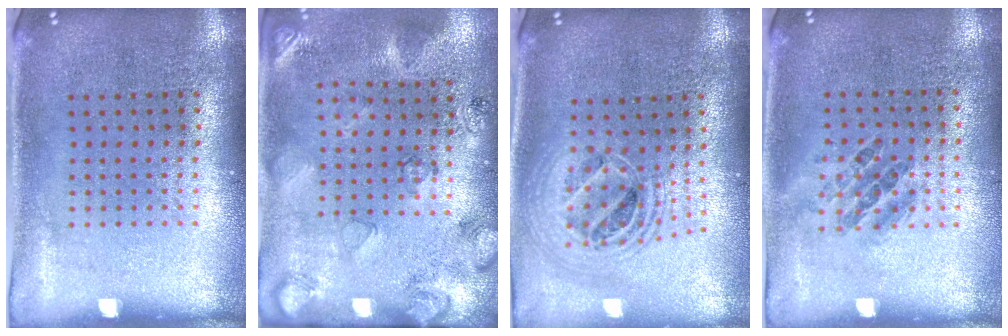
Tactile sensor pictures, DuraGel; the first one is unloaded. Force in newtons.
{"total": 2.6, "press": 1.7, "slide": 2.0}
{"total": 2.0, "press": 1.6, "slide": 1.2}
{"total": 0.9, "press": 0.8, "slide": 0.5}